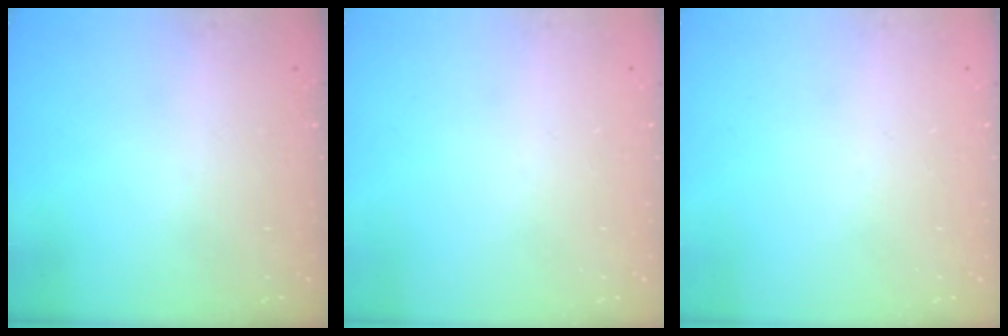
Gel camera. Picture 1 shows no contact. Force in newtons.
{"total": 0.0}
{"total": 0.0}